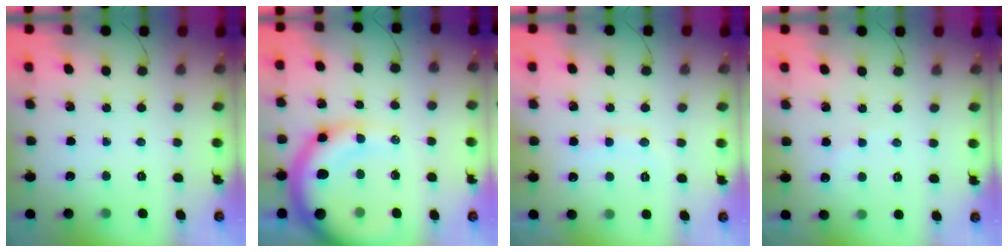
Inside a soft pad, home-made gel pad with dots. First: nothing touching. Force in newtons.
{"total": 14.7, "press": 14.2, "slide": 3.8}
{"total": 7.5, "press": 7.3, "slide": 1.6}
{"total": 5.7, "press": 5.6, "slide": 1.1}